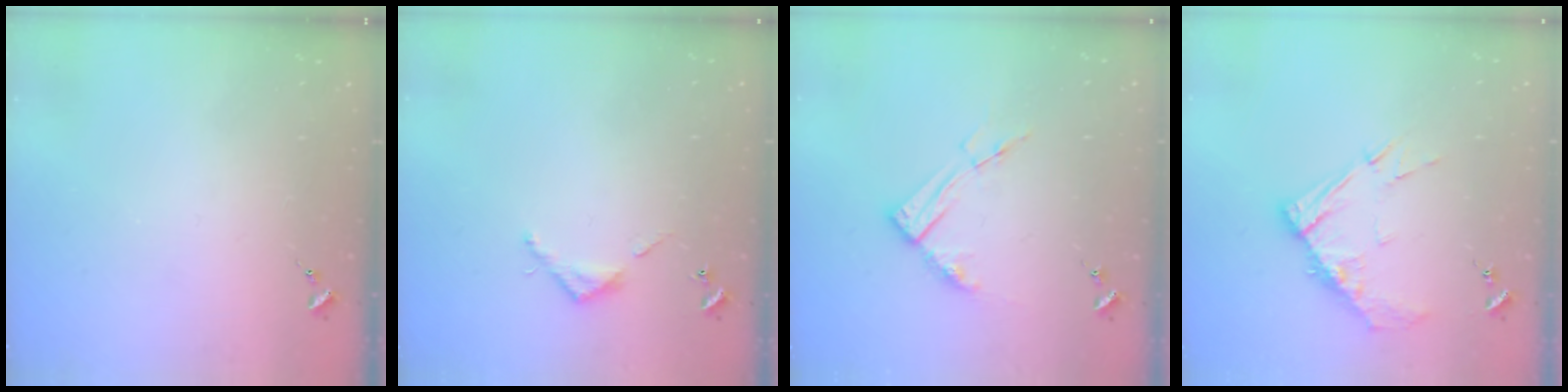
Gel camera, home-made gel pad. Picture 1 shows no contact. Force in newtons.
{"total": 3.7, "press": 3.7, "slide": 0.2}
{"total": 8.9, "press": 8.9, "slide": 0.8}
{"total": 11.1, "press": 11.0, "slide": 1.1}